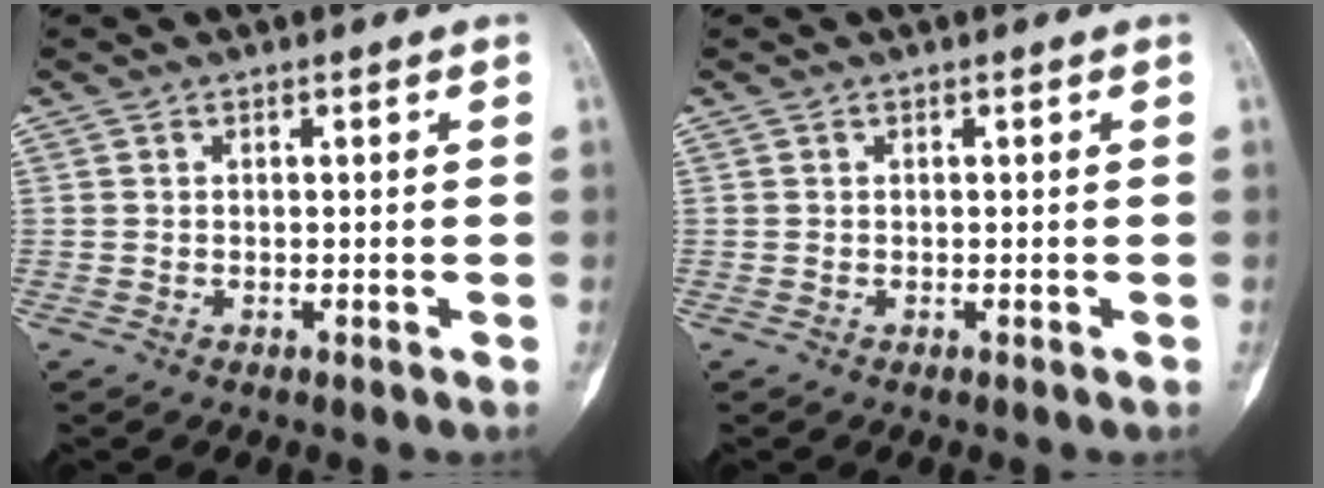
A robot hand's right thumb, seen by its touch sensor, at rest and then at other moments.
{"total": 0.0}